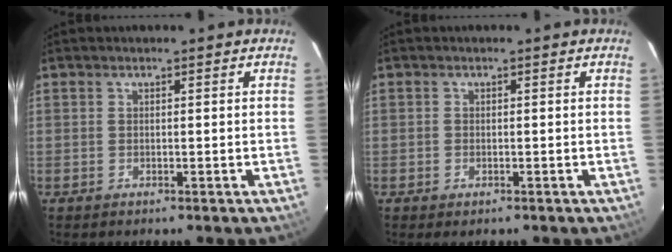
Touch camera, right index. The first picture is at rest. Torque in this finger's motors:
{"motor_torque": [0.17, -0.07, 0.03, 0.00]}